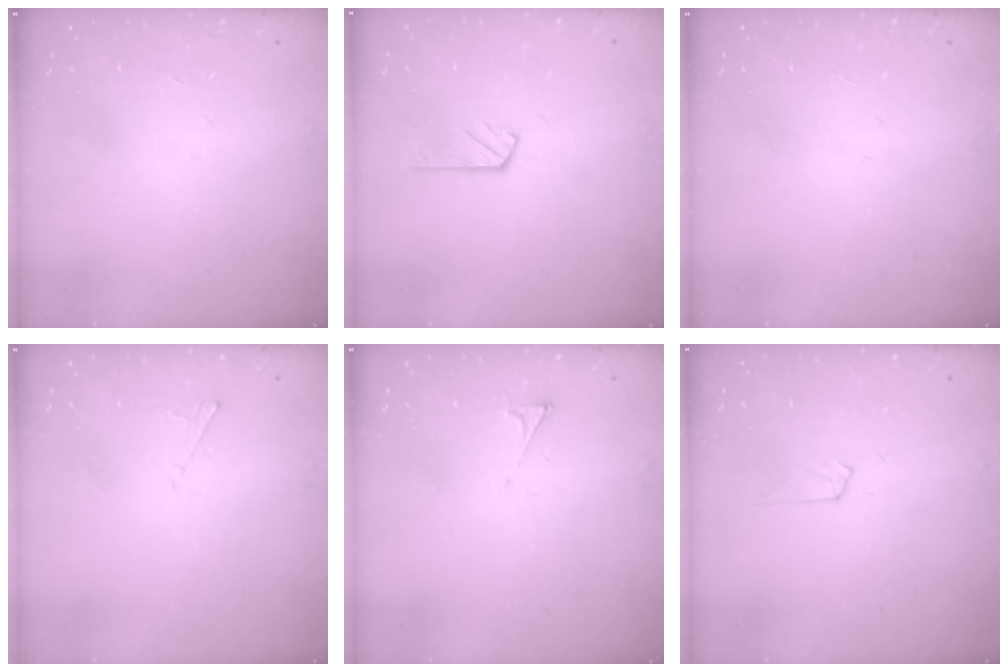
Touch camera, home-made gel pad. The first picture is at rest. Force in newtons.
{"total": 3.2, "press": 3.2, "slide": 0.1}
{"total": 0.0}
{"total": 2.0, "press": 2.0, "slide": 0.2}
{"total": 2.8, "press": 2.7, "slide": 0.5}
{"total": 4.6, "press": 4.6, "slide": 0.5}